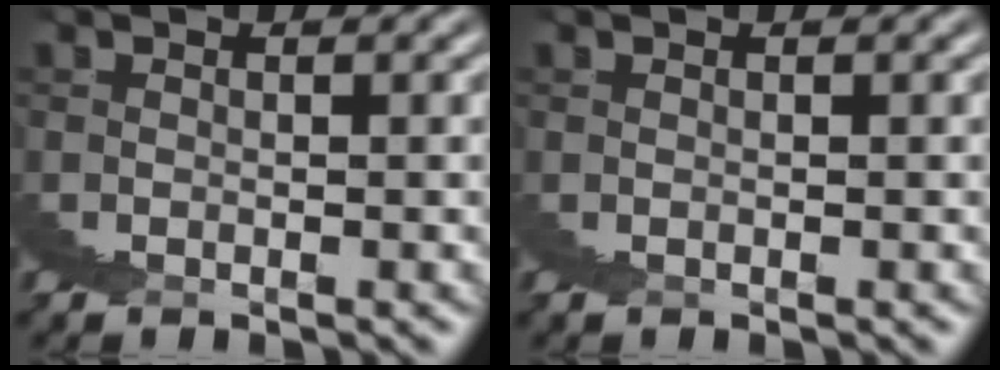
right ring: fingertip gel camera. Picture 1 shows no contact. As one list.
[{"total": 0.0}]